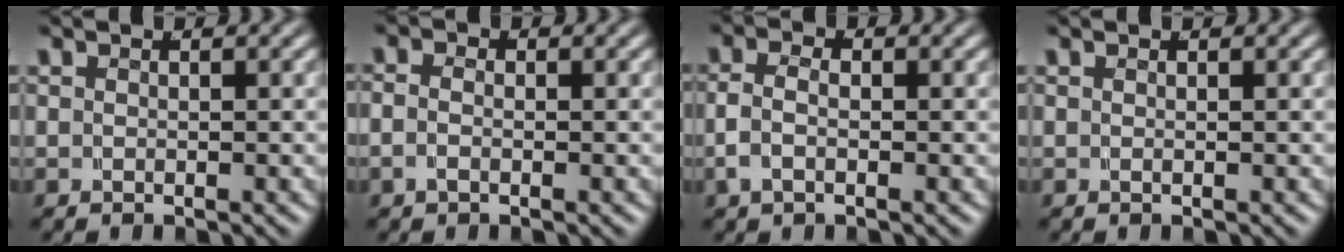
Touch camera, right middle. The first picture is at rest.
{"total": 1.5, "force": [-0.3, 1.1, 1.0], "torque": [-0.023, 0.002, -0.011]}
{"total": 2.9, "force": [-0.4, 1.9, 2.2], "torque": [-0.045, -0.001, -0.009]}
{"total": 0.0}